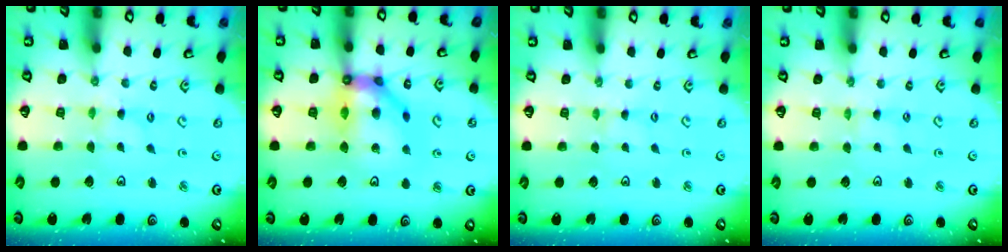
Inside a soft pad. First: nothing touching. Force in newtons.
{"total": 14.4, "press": 14.2, "slide": 2.8}
{"total": 0.0}
{"total": 1.1, "press": 1.1, "slide": 0.2}